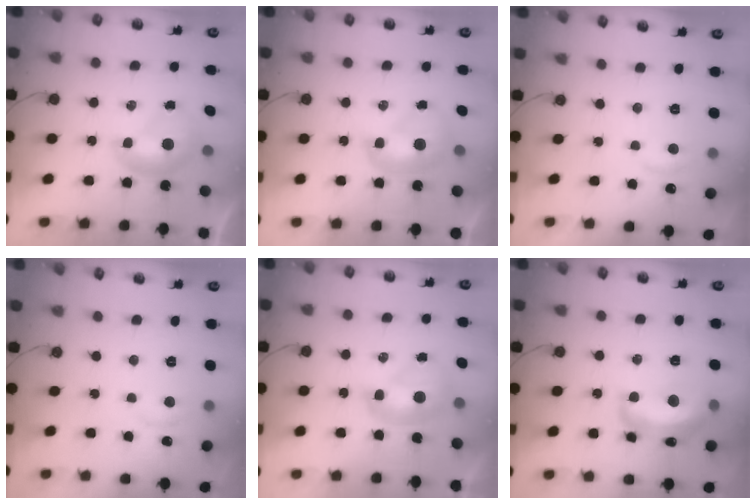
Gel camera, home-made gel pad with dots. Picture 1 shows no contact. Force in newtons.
{"total": 1.9, "press": 1.9, "slide": 0.2}
{"total": 1.0, "press": 0.7, "slide": 0.7}
{"total": 1.2, "press": 0.7, "slide": 0.9}
{"total": 2.2, "press": 2.2, "slide": 0.1}
{"total": 8.5, "press": 8.4, "slide": 0.8}